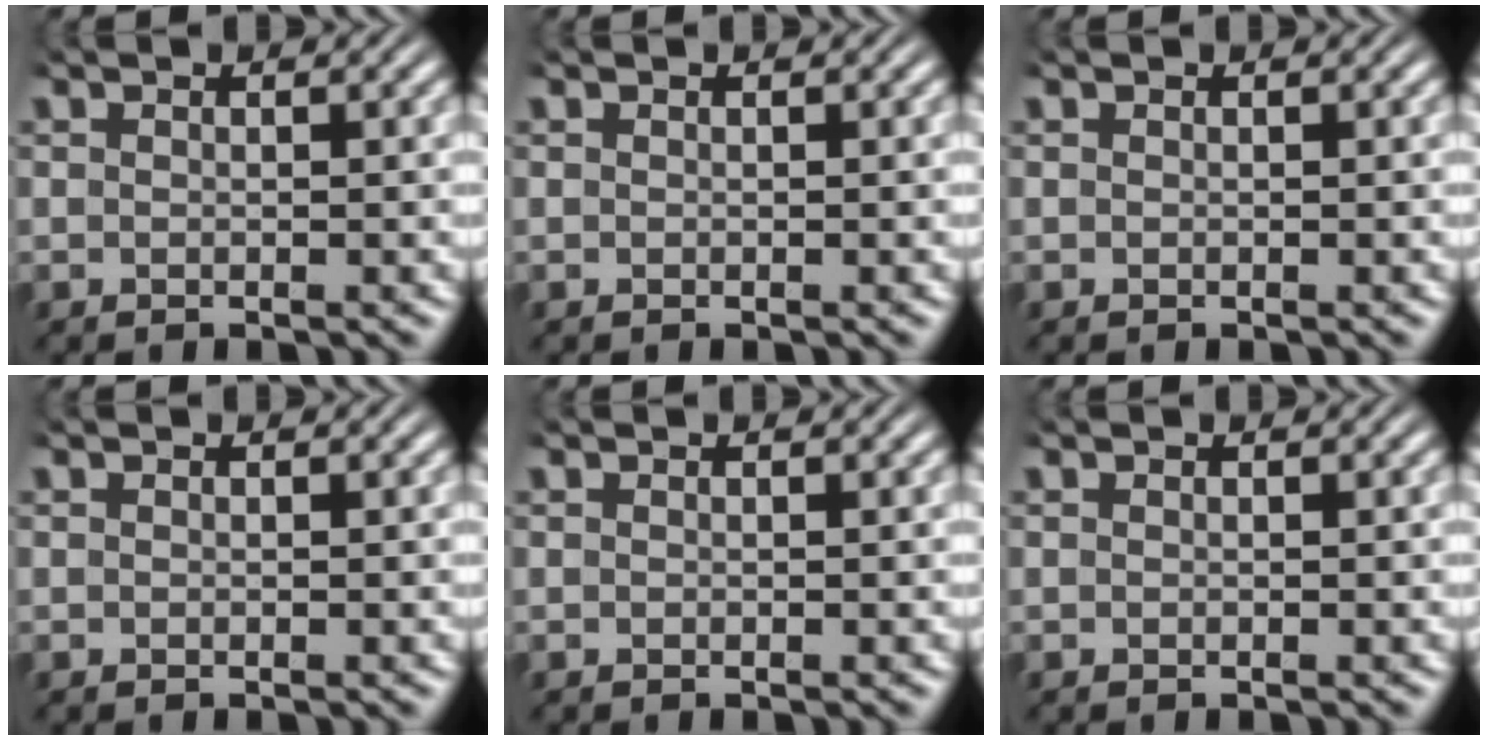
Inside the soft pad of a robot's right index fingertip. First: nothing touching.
{"total": 0.0}
{"total": 0.0}
{"total": 0.0}
{"total": 0.0}
{"total": 0.0}